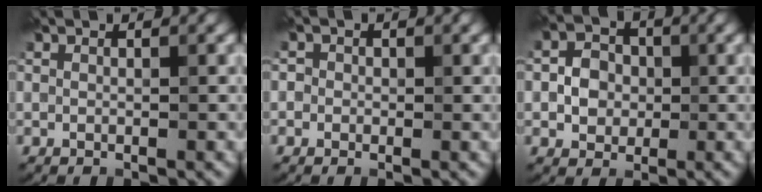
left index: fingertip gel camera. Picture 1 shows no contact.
{"total": 1.7, "force": [0.4, 1.5, 0.5], "torque": [0.009, 0.001, -0.015]}
{"total": 3.3, "force": [-0.3, 2.9, 1.6], "torque": [-0.022, 0.003, -0.011]}